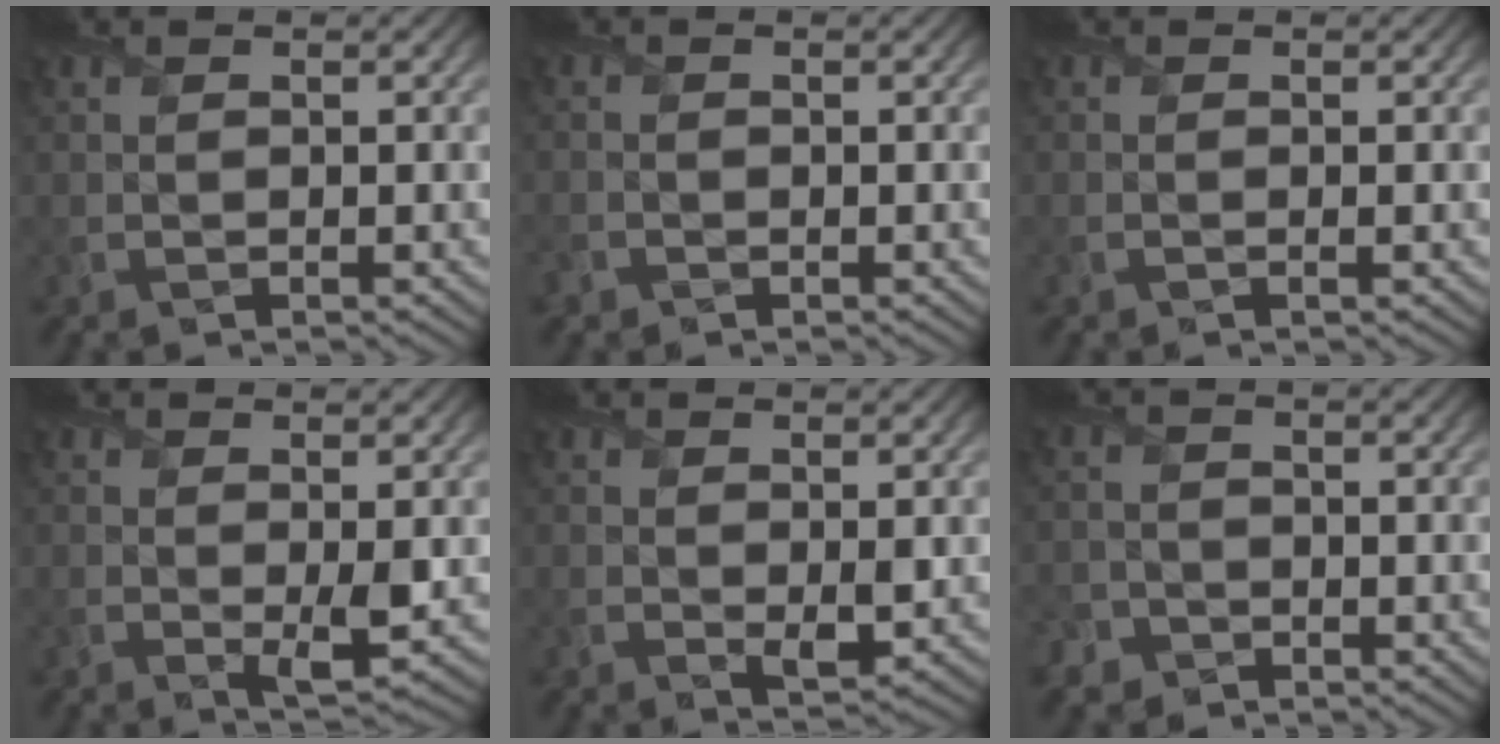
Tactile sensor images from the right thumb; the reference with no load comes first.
{"total": 1.1, "force": [-0.8, 0.8, 0.2], "torque": [-0.005, -0.005, -0.018]}
{"total": 0.5, "force": [-0.2, 0.0, 0.5], "torque": [-0.010, -0.003, -0.004]}
{"total": 2.6, "force": [0.4, 0.6, 2.5], "torque": [-0.048, -0.012, 0.011]}
{"total": 2.2, "force": [0.4, 1.0, 1.9], "torque": [-0.034, -0.012, 0.012]}
{"total": 2.8, "force": [-2.0, 2.0, 0.4], "torque": [-0.003, 0.001, -0.042]}